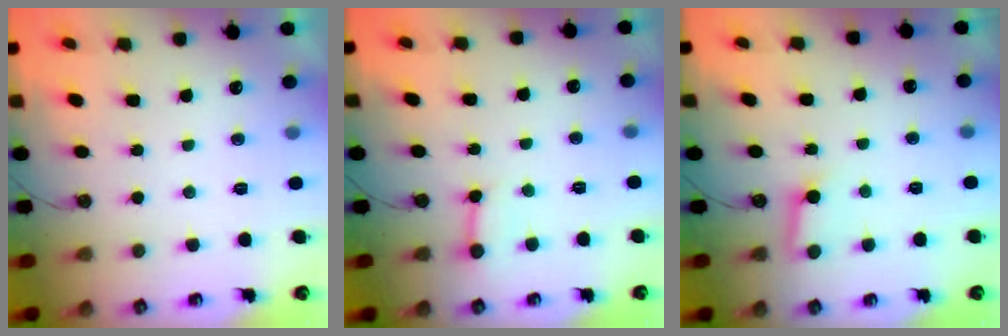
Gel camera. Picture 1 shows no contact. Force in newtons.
{"total": 2.8, "press": 2.8, "slide": 0.2}
{"total": 3.0, "press": 3.0, "slide": 0.2}